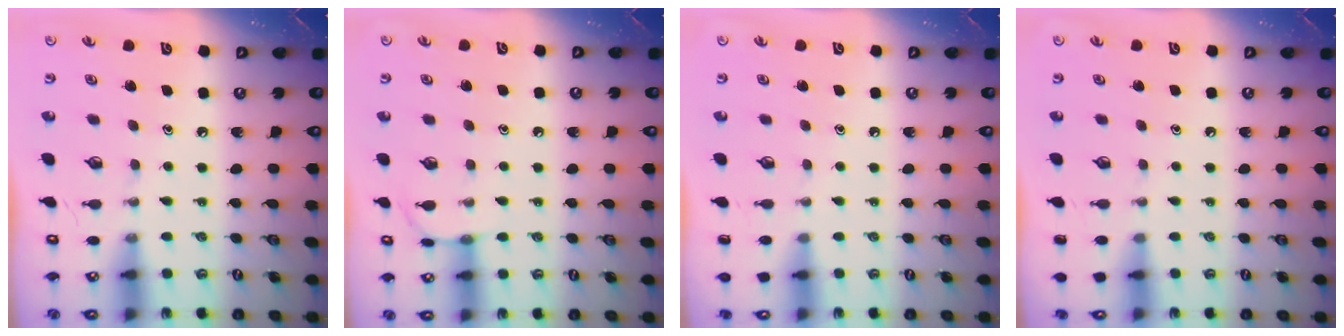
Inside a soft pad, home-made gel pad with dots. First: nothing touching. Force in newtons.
{"total": 3.1, "press": 3.1, "slide": 0.5}
{"total": 0.0}
{"total": 0.0}